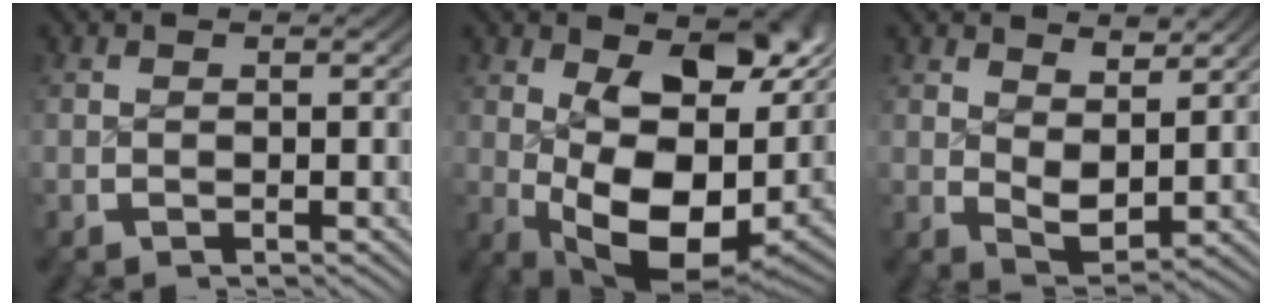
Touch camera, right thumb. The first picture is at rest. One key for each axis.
{"total": 15.2, "fx": -0.4, "fy": 9.1, "fz": 12.1, "tx": -0.206, "ty": -0.061, "tz": 0.027}
{"total": 3.6, "fx": 1.6, "fy": 2.1, "fz": 2.5, "tx": -0.039, "ty": -0.019, "tz": 0.037}